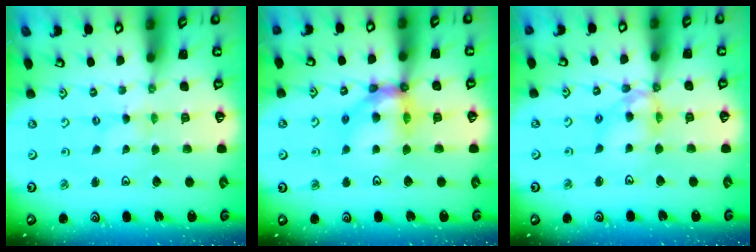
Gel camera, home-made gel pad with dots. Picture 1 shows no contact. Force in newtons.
{"total": 11.9, "press": 11.8, "slide": 1.4}
{"total": 10.8, "press": 10.8, "slide": 0.9}